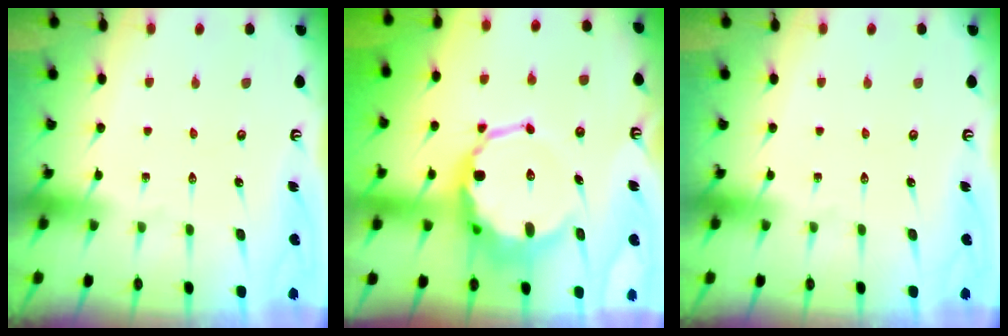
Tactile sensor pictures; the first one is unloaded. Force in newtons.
{"total": 12.0, "press": 11.7, "slide": 3.0}
{"total": 0.0}